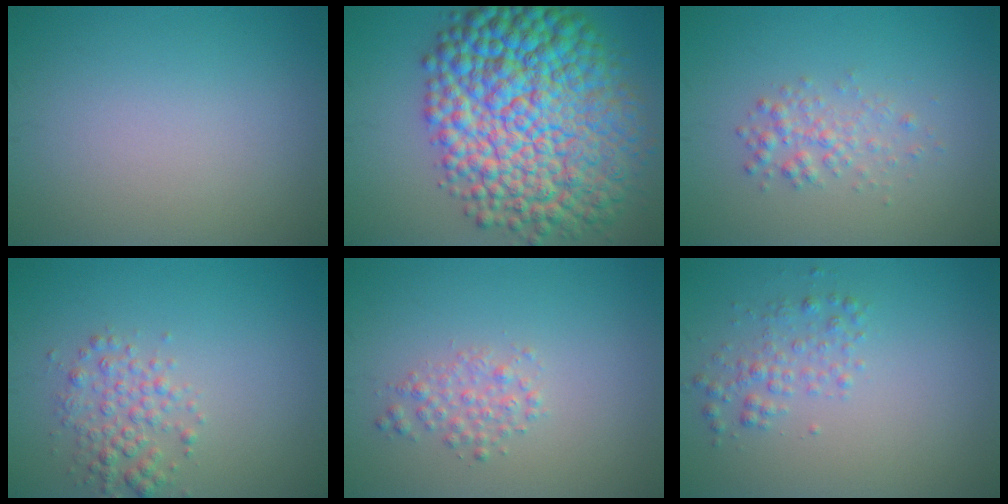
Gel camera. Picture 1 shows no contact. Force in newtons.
{"total": 16.3, "press": 16.3, "slide": 0.0}
{"total": 1.9, "press": 1.9, "slide": 0.0}
{"total": 2.7, "press": 2.7, "slide": 0.0}
{"total": 1.8, "press": 1.8, "slide": 0.1}
{"total": 1.9, "press": 1.9, "slide": 0.1}